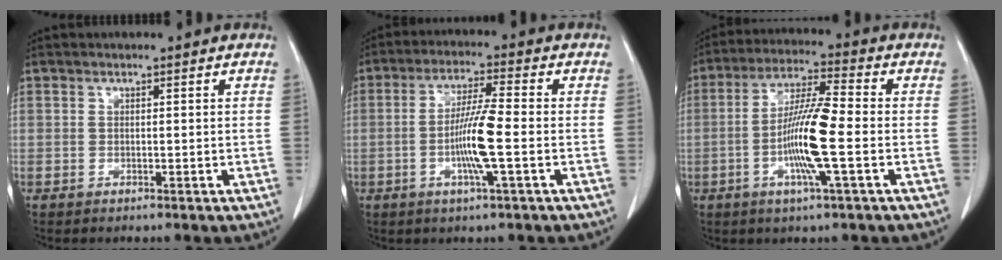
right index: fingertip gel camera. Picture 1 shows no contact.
{"total": 8.3, "force": [-1.7, -0.2, 8.1], "torque": [-0.156, -0.007, -0.037]}
{"total": 11.1, "force": [-2.4, 0.0, 10.8], "torque": [-0.209, -0.005, -0.053]}